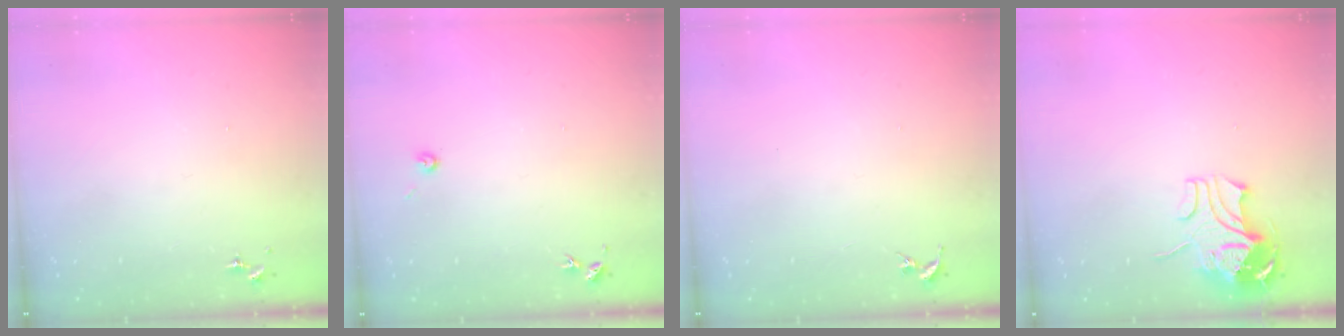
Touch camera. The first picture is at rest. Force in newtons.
{"total": 3.0, "press": 3.0, "slide": 0.3}
{"total": 0.0}
{"total": 9.8, "press": 9.7, "slide": 1.2}